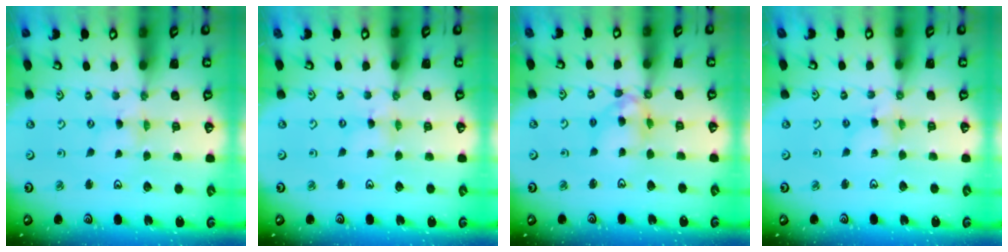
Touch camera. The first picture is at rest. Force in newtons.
{"total": 1.3, "press": 1.3, "slide": 0.2}
{"total": 10.9, "press": 10.8, "slide": 1.2}
{"total": 2.7, "press": 2.7, "slide": 0.2}